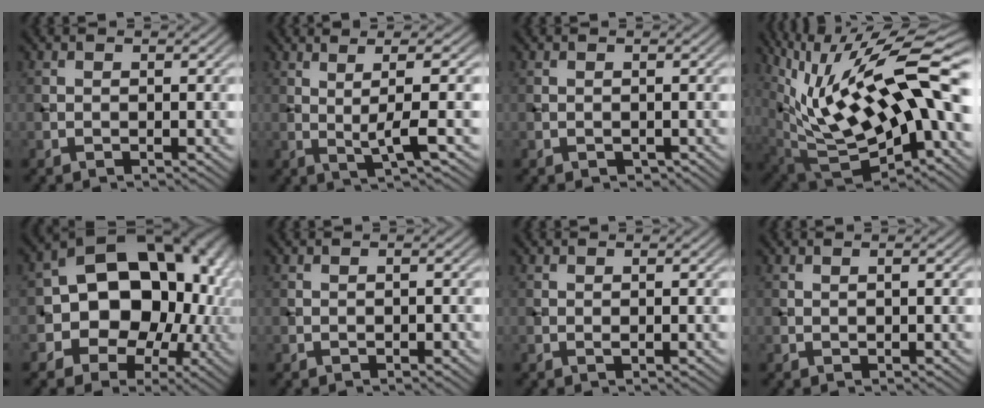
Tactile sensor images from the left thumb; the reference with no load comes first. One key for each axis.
{"total": 5.9, "fx": 0.8, "fy": 0.6, "fz": 5.8, "tx": -0.107, "ty": 0.014, "tz": 0.016}
{"total": 0.6, "fx": -0.2, "fy": 0.5, "fz": 0.3, "tx": -0.005, "ty": -0.004, "tz": -0.004}
{"total": 20.2, "fx": 4.7, "fy": 7.4, "fz": 18.1, "tx": -0.331, "ty": 0.012, "tz": 0.095}
{"total": 18.7, "fx": -1.3, "fy": 14.5, "fz": 11.7, "tx": -0.141, "ty": -0.022, "tz": -0.038}
{"total": 0.6, "fx": -0.2, "fy": 0.2, "fz": 0.6, "tx": -0.007, "ty": 0.001, "tz": -0.001}
{"total": 0.5, "fx": 0.1, "fy": 0.0, "fz": 0.5, "tx": -0.012, "ty": 0.000, "tz": 0.001}
{"total": 0.8, "fx": 0.3, "fy": 0.0, "fz": 0.8, "tx": -0.017, "ty": 0.006, "tz": 0.003}